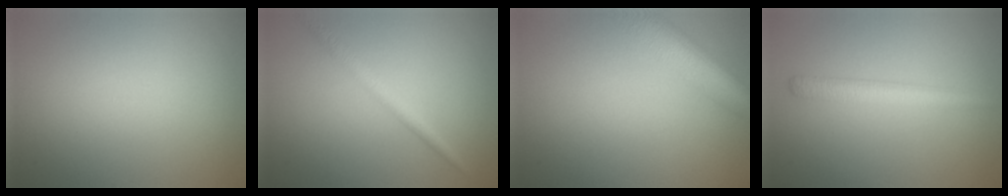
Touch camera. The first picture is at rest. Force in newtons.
{"total": 2.0, "press": 2.0, "slide": 0.1}
{"total": 6.4, "press": 6.4, "slide": 0.4}
{"total": 2.7, "press": 2.7, "slide": 0.1}